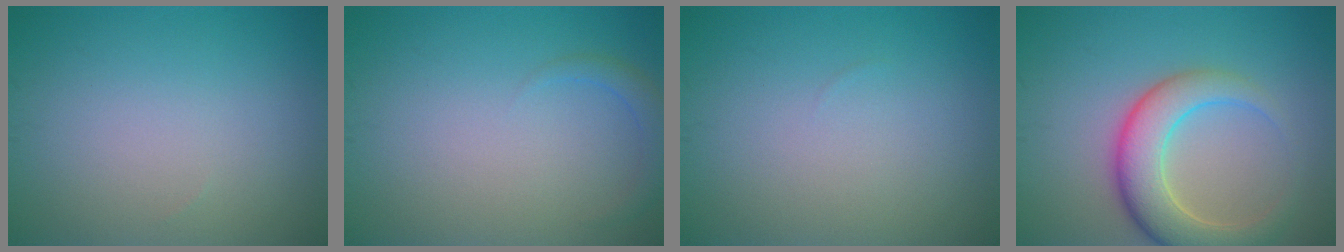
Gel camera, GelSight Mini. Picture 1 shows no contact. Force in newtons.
{"total": 1.5, "press": 1.5, "slide": 0.1}
{"total": 0.0}
{"total": 6.1, "press": 6.1, "slide": 0.4}